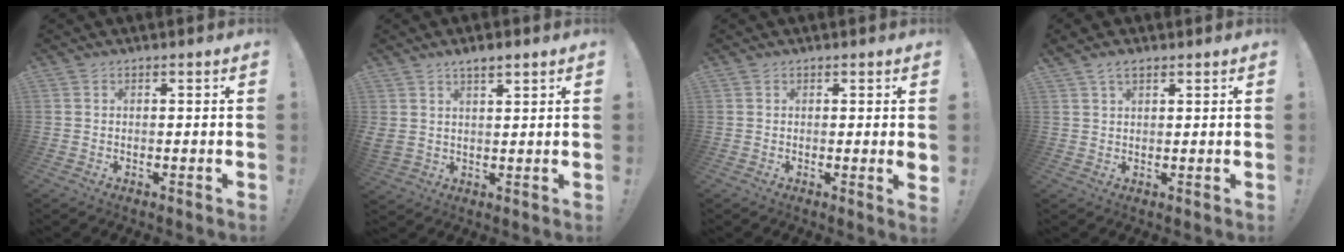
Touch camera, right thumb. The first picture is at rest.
{"total": 4.8, "force": [3.1, 2.2, 2.9], "torque": [-0.043, -0.011, 0.056]}
{"total": 1.8, "force": [0.6, -0.1, 1.7], "torque": [-0.007, -0.010, 0.006]}
{"total": 3.3, "force": [2.3, 1.5, 1.9], "torque": [-0.022, -0.011, 0.040]}